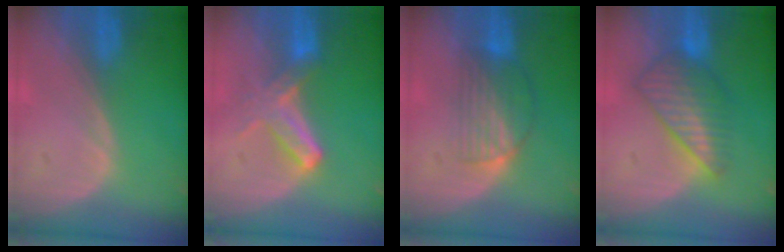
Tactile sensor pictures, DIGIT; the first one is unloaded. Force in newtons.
{"total": 5.7, "press": 5.7, "slide": 1.0}
{"total": 6.6, "press": 5.7, "slide": 3.4}
{"total": 7.5, "press": 6.9, "slide": 2.9}